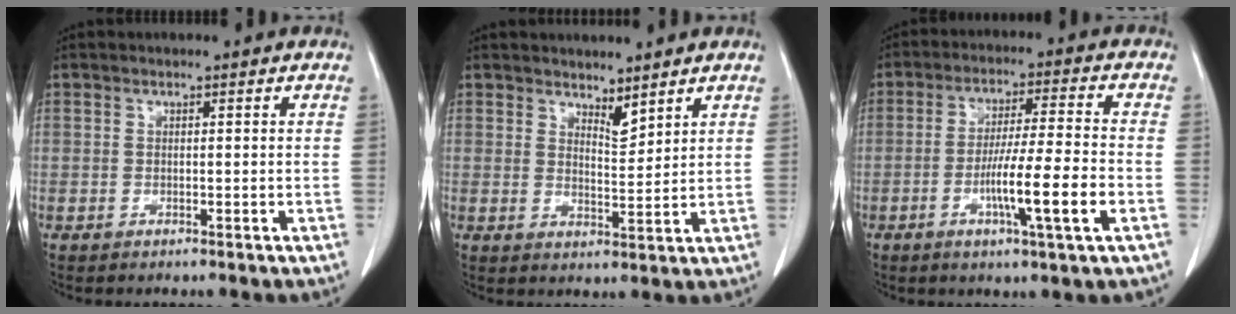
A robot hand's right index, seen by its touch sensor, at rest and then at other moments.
{"total": 3.3, "force": [2.8, 1.0, 1.5], "torque": [-0.025, -0.011, 0.054]}
{"total": 10.7, "force": [-3.5, -0.4, 10.1], "torque": [-0.179, -0.008, -0.062]}